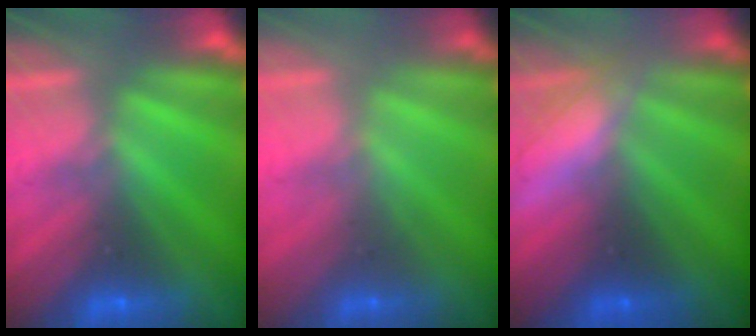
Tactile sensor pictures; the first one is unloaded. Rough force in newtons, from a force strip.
{"total": 2.1}
{"total": 2.9}